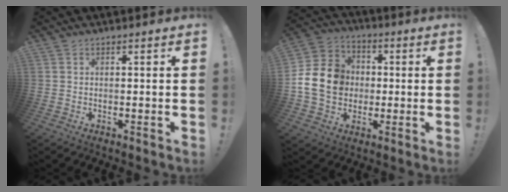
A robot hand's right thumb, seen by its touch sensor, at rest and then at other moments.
{"total": 15.4, "force": [-0.3, 13.4, 7.7], "torque": [-0.140, 0.017, 0.003]}